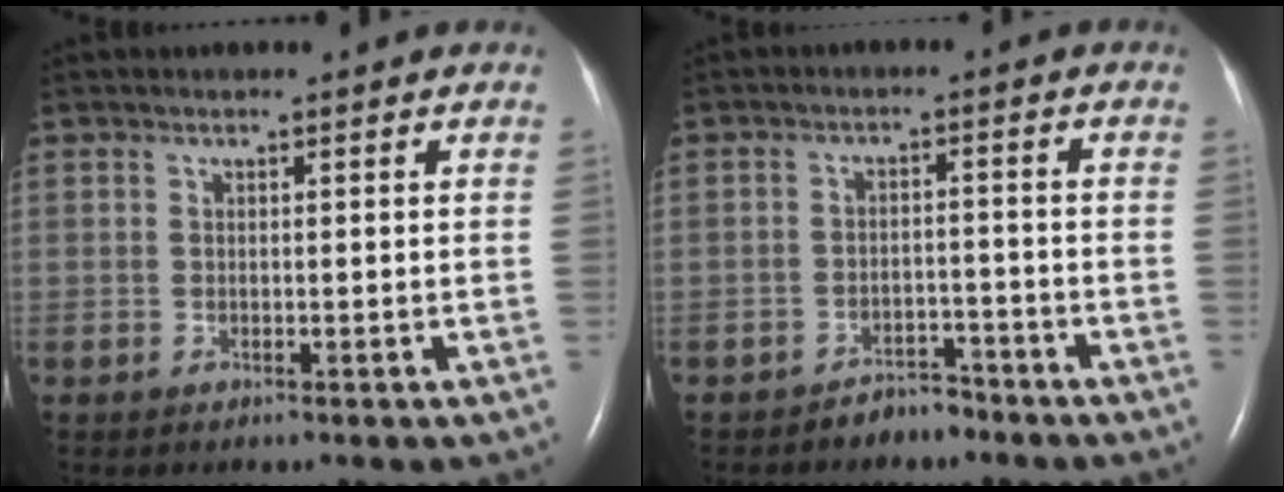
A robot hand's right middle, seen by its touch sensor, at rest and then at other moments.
{"total": 3.2, "force": [-2.8, 1.4, 0.5], "torque": [-0.012, 0.005, -0.043]}